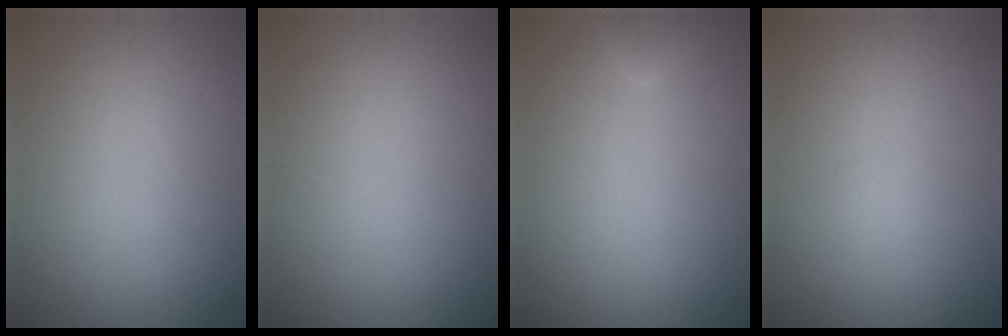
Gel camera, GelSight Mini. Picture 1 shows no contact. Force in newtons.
{"total": 0.0}
{"total": 1.4, "press": 1.4, "slide": 0.2}
{"total": 0.5, "press": 0.5, "slide": 0.1}